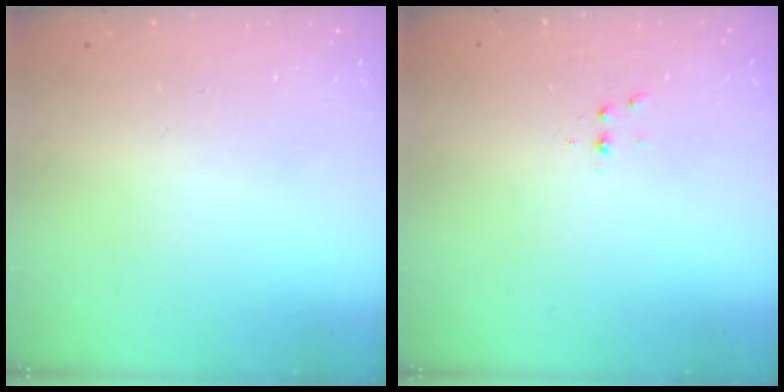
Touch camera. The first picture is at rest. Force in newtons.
{"total": 2.3, "press": 2.3, "slide": 0.3}